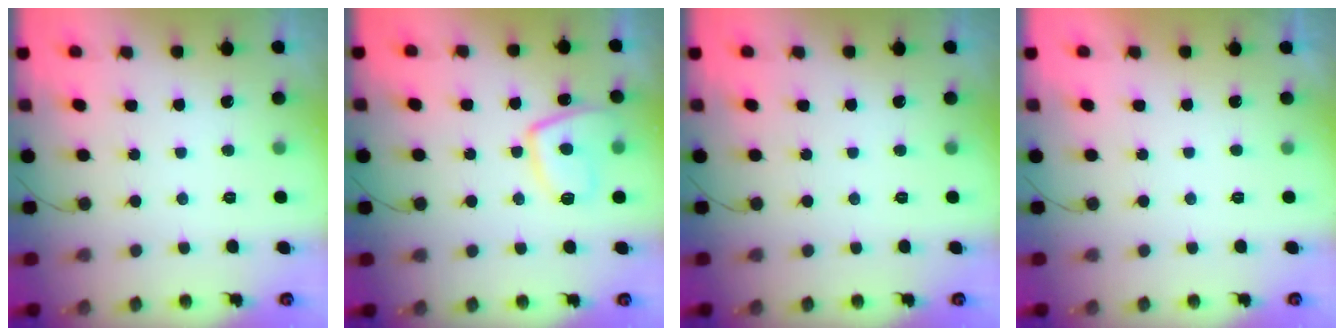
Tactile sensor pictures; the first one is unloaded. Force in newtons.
{"total": 9.9, "press": 9.8, "slide": 1.2}
{"total": 0.0}
{"total": 2.3, "press": 2.2, "slide": 0.4}